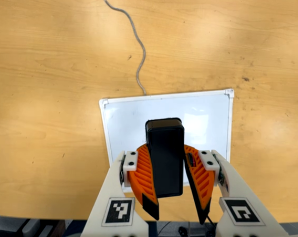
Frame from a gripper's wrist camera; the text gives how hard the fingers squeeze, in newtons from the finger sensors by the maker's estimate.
{"total": 8.9, "left": 9.0, "right": 8.9}